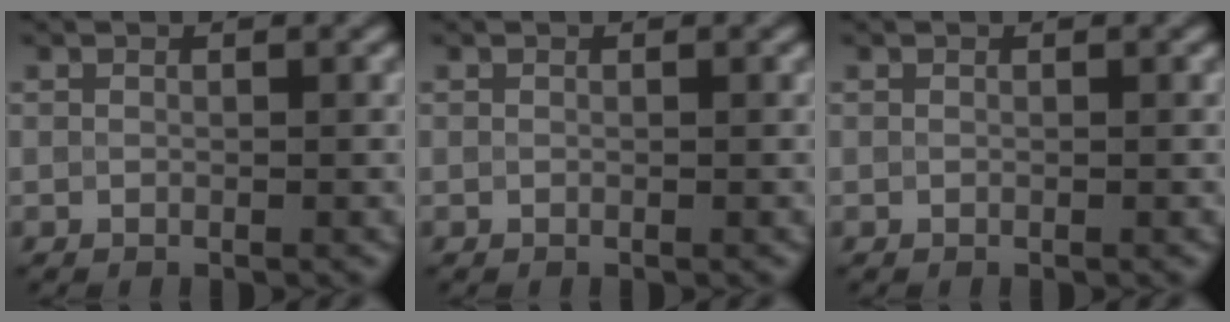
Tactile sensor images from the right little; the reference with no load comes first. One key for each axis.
{"total": 0.0}
{"total": 0.0}